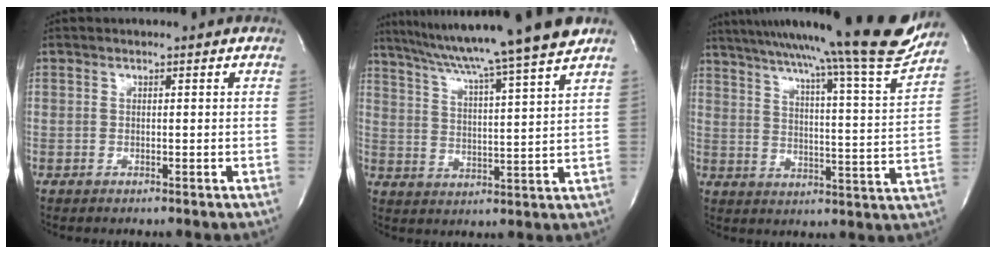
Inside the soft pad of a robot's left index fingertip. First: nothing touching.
{"total": 17.5, "force": [14.7, -1.9, 9.4], "torque": [-0.161, -0.010, 0.212]}
{"total": 24.9, "force": [21.8, -1.4, 11.9], "torque": [-0.193, -0.055, 0.292]}